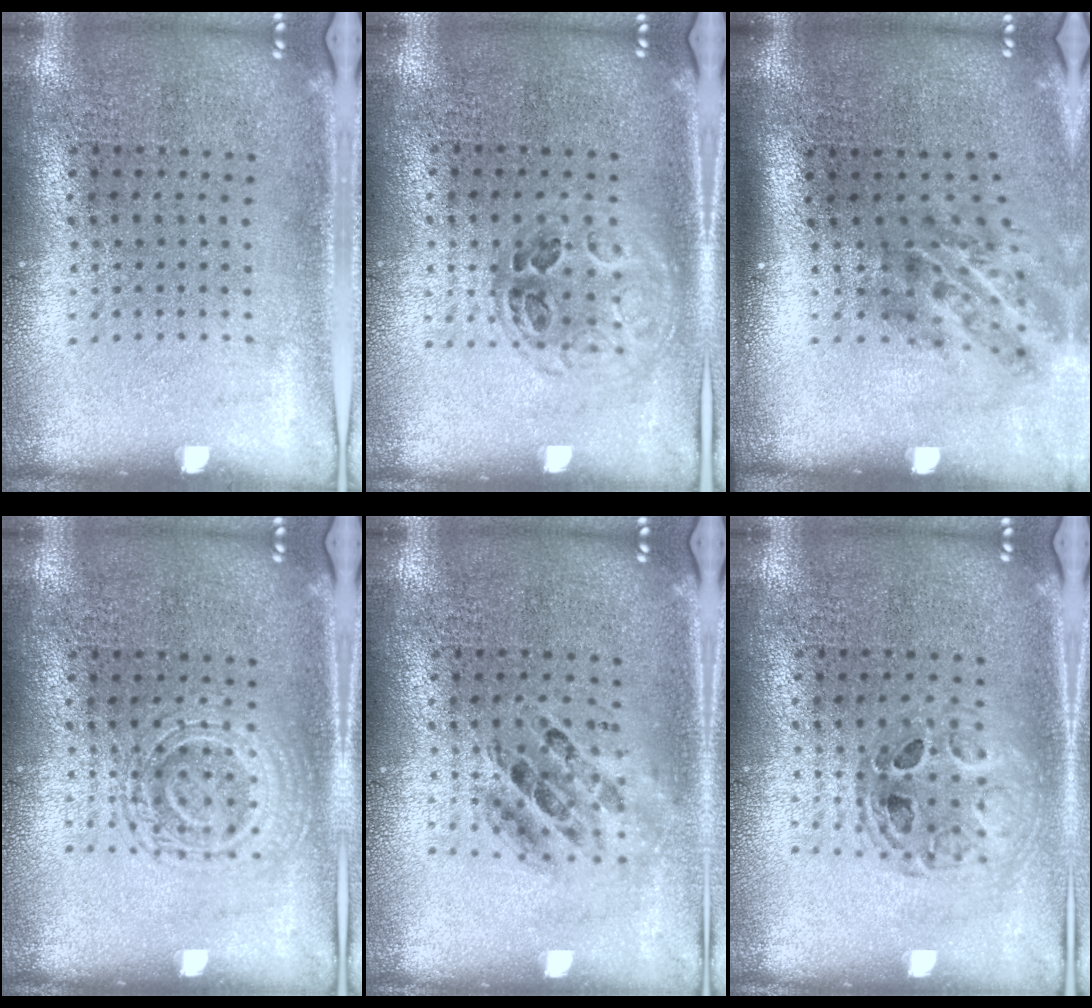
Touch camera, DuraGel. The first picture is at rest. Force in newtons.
{"total": 1.0, "press": 0.9, "slide": 0.4}
{"total": 1.9, "press": 1.2, "slide": 1.5}
{"total": 2.7, "press": 2.6, "slide": 0.6}
{"total": 0.8, "press": 0.8, "slide": 0.1}
{"total": 0.9, "press": 0.8, "slide": 0.1}